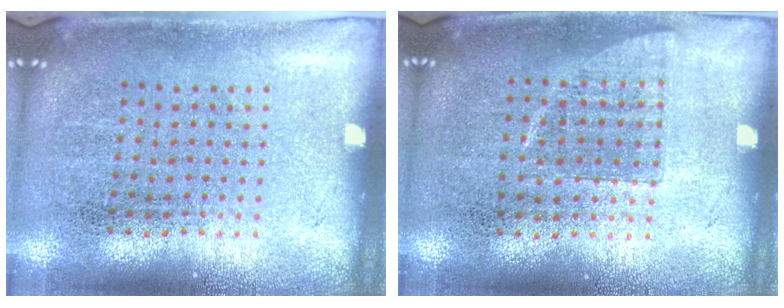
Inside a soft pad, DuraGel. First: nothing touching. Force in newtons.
{"total": 0.7, "press": 0.6, "slide": 0.2}